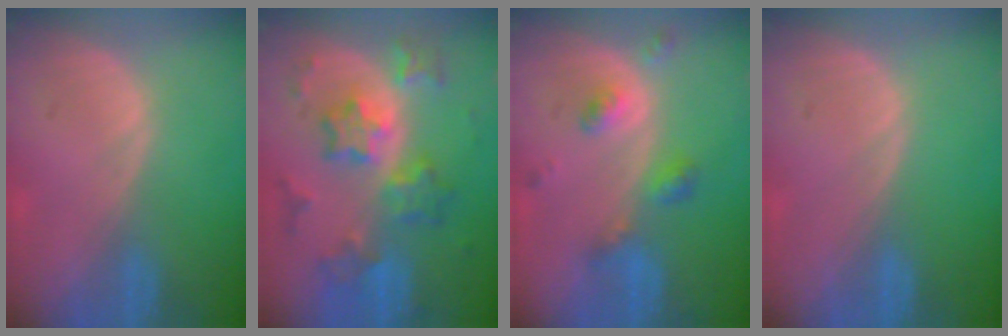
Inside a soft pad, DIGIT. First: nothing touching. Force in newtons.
{"total": 9.0, "press": 9.0, "slide": 0.6}
{"total": 5.1, "press": 4.4, "slide": 2.5}
{"total": 0.0}